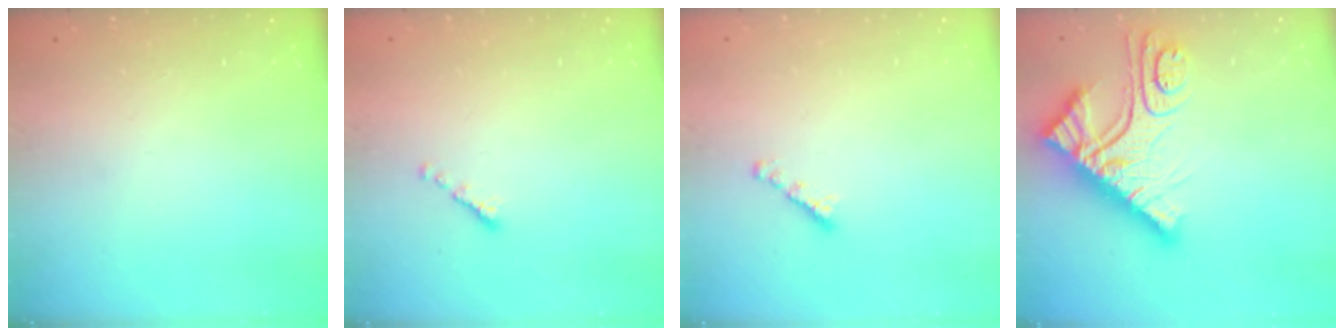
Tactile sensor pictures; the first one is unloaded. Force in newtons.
{"total": 0.0}
{"total": 2.7, "press": 2.6, "slide": 0.8}
{"total": 17.4, "press": 17.3, "slide": 1.8}